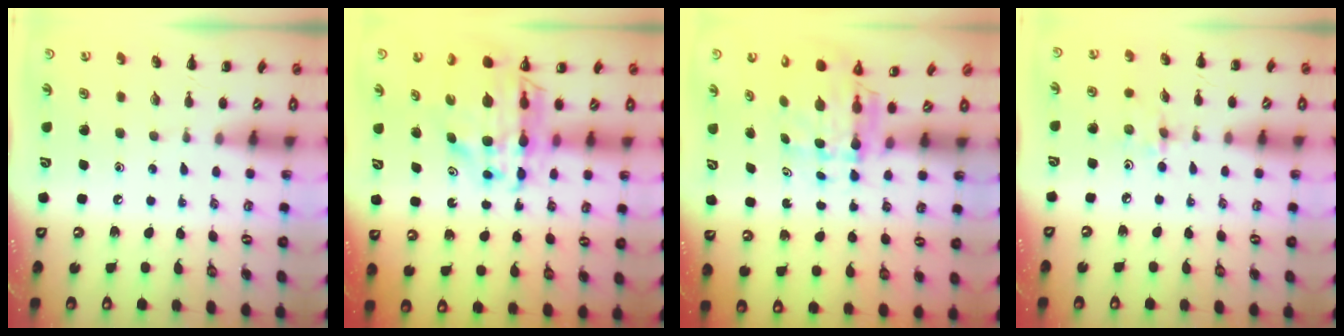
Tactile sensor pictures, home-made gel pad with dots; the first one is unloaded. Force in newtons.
{"total": 13.2, "press": 12.7, "slide": 3.7}
{"total": 6.1, "press": 5.8, "slide": 1.8}
{"total": 2.4, "press": 2.3, "slide": 0.8}